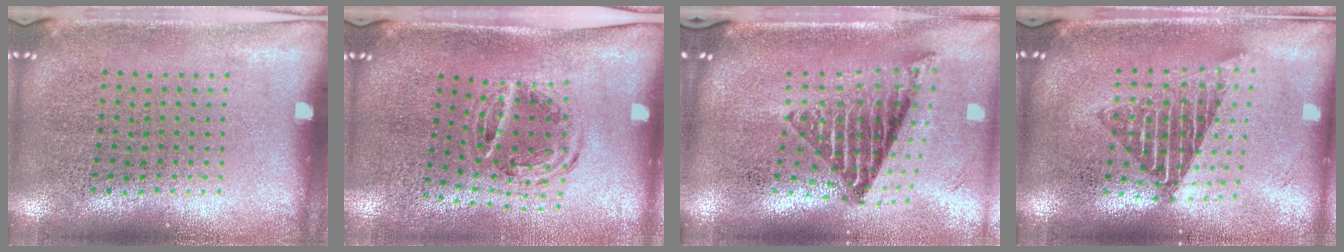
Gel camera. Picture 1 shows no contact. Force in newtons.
{"total": 1.1, "press": 1.0, "slide": 0.3}
{"total": 1.9, "press": 1.5, "slide": 1.2}
{"total": 1.6, "press": 1.3, "slide": 0.9}